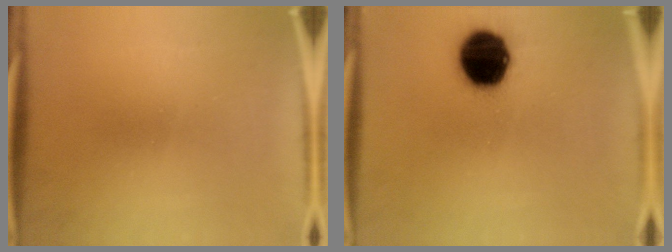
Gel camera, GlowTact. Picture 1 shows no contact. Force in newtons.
{"total": 16.5}